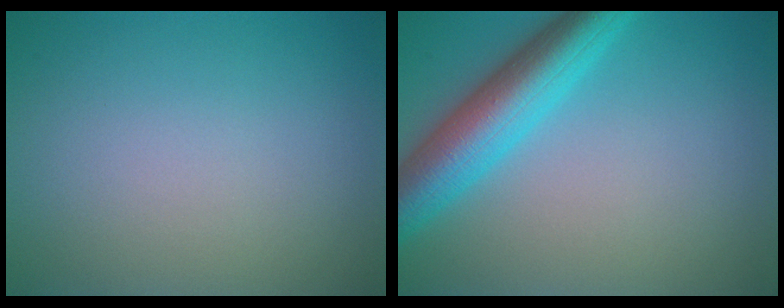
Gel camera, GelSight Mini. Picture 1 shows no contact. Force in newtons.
{"total": 6.9, "press": 6.9, "slide": 0.2}